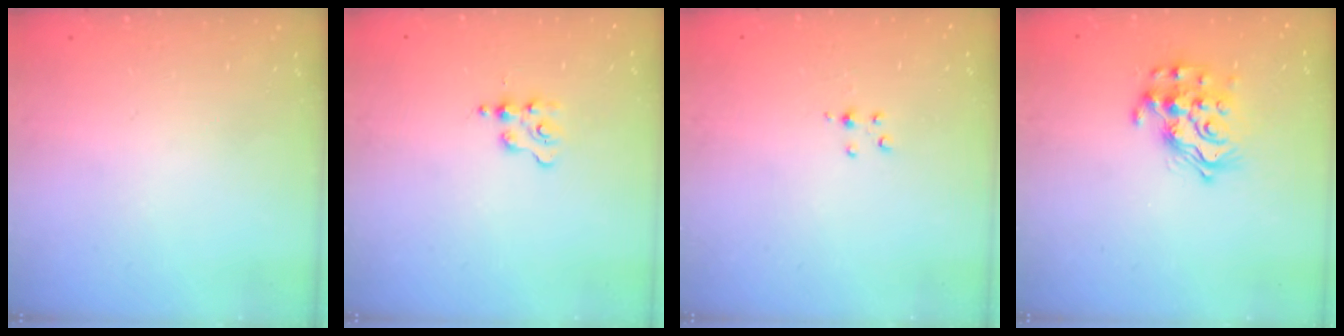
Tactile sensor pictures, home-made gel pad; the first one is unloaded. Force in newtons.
{"total": 1.4, "press": 1.3, "slide": 0.3}
{"total": 2.6, "press": 2.6, "slide": 0.3}
{"total": 13.9, "press": 13.9, "slide": 1.2}